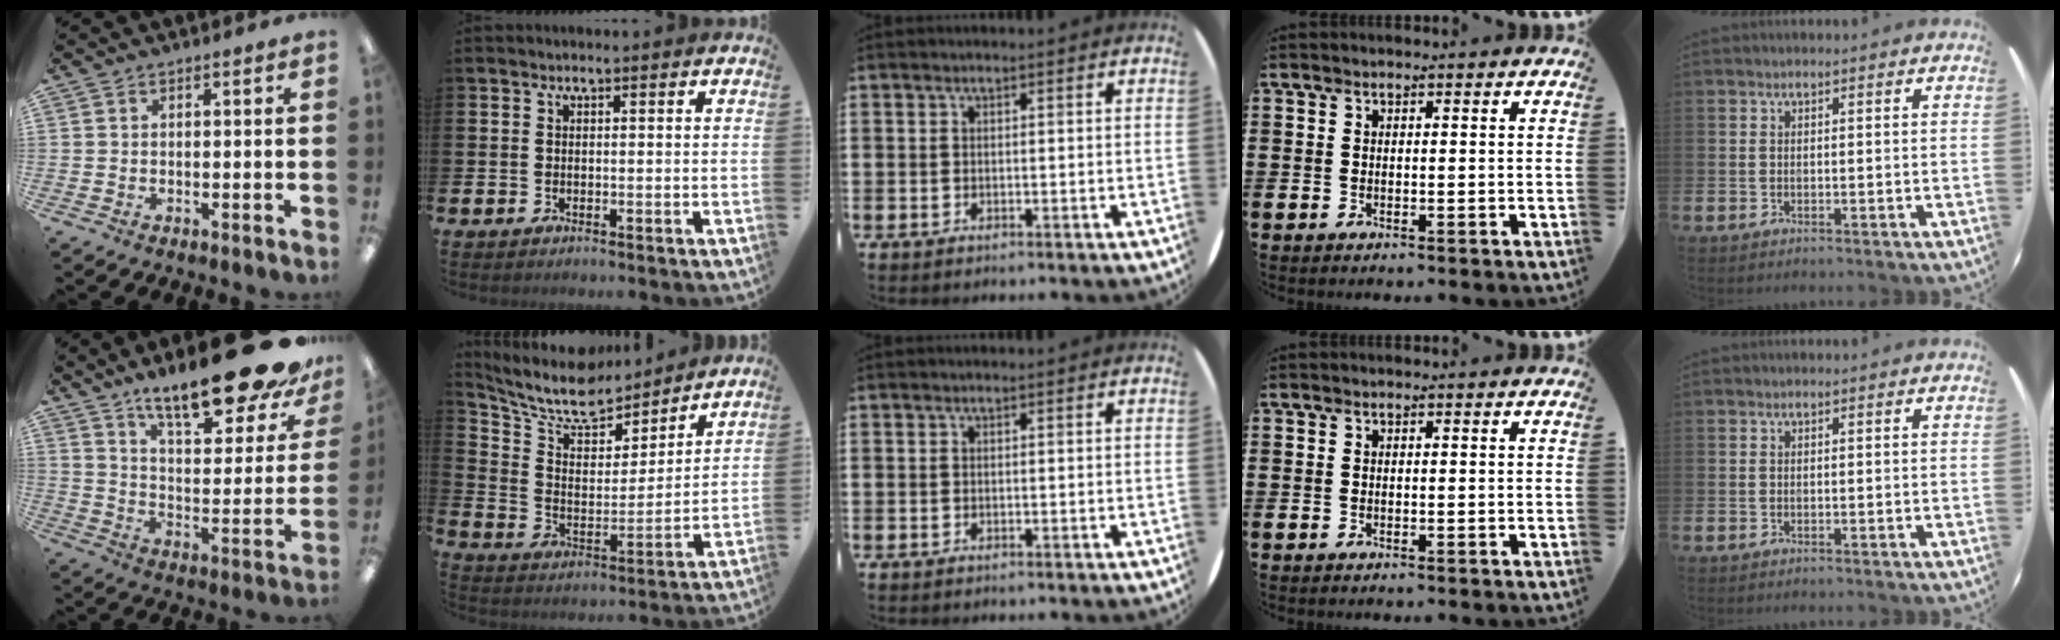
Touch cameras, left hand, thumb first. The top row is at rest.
{"thumb": {"total": 22.9, "force": [17.7, 5.9, 13.2], "torque": [-0.189, -0.120, 0.291]}, "index": {"total": 10.5, "force": [9.3, 3.4, 3.3], "torque": [-0.095, -0.068, 0.160]}}